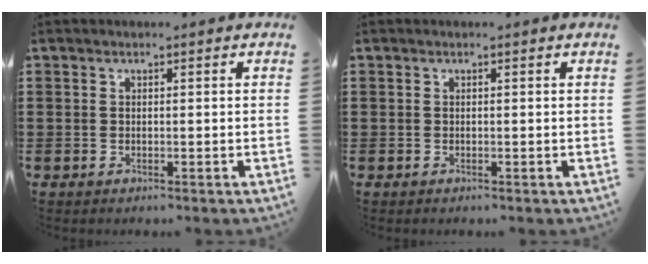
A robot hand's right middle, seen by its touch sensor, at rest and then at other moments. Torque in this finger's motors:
{"motor_torque": [0.21, -0.22, 0.05, 0.02]}